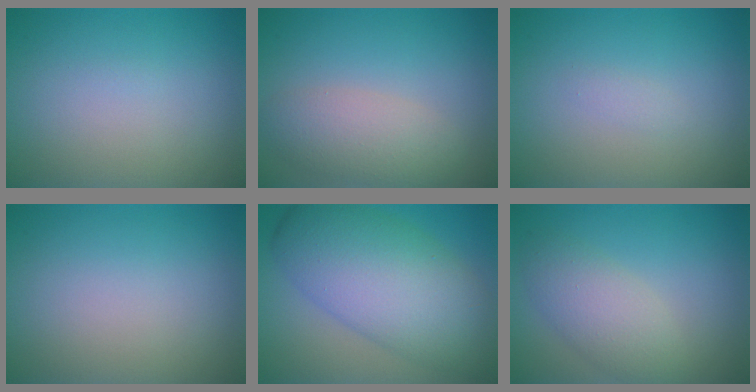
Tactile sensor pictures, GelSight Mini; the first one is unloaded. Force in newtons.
{"total": 3.8, "press": 3.8, "slide": 0.3}
{"total": 0.6, "press": 0.6, "slide": 0.0}
{"total": 0.0}
{"total": 10.1, "press": 10.1, "slide": 0.5}
{"total": 3.8, "press": 3.8, "slide": 0.3}